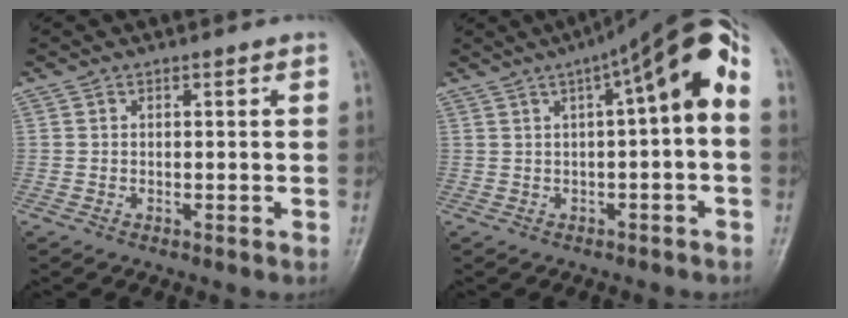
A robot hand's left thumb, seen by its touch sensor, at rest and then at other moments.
{"total": 12.3, "force": [2.2, 3.2, 11.7], "torque": [-0.163, 0.048, 0.023]}